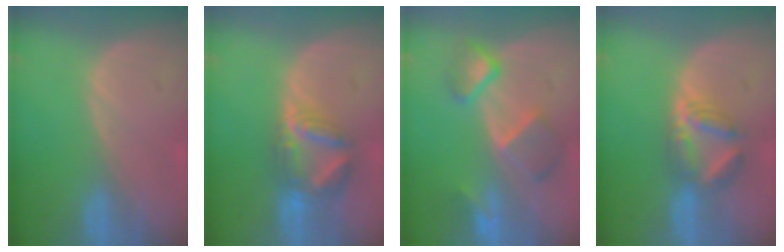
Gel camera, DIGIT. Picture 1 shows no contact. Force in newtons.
{"total": 7.0, "press": 6.6, "slide": 2.3}
{"total": 7.6, "press": 6.7, "slide": 3.7}
{"total": 5.8, "press": 5.6, "slide": 1.2}